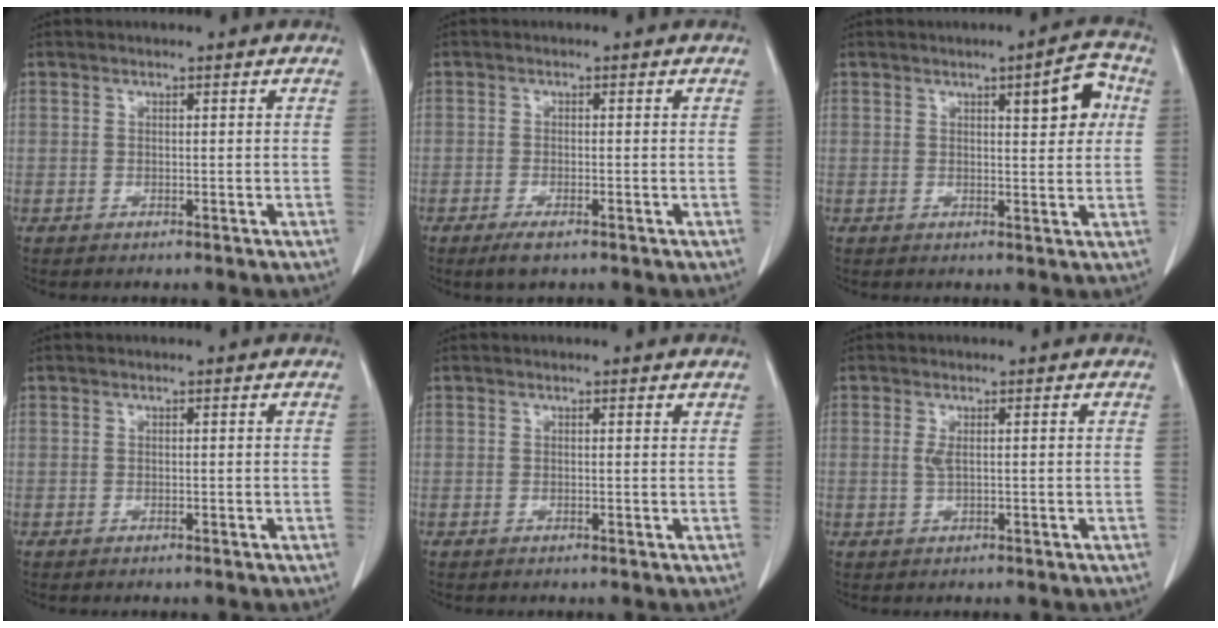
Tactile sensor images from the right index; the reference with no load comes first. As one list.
[{"total": 2.5, "force": [-1.6, 0.6, 1.9], "torque": [-0.036, -0.004, -0.027]}, {"total": 6.0, "force": [1.9, 1.4, 5.5], "torque": [-0.070, 0.008, 0.023]}, {"total": 0.0}, {"total": 0.6, "force": [0.5, 0.1, 0.2], "torque": [-0.007, -0.002, 0.003]}, {"total": 1.4, "force": [0.2, 0.2, 1.4], "torque": [-0.035, -0.001, 0.006]}]